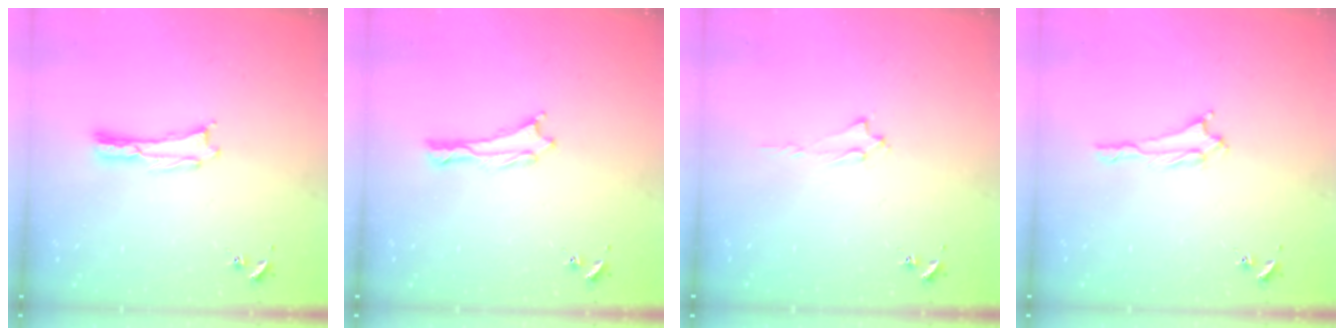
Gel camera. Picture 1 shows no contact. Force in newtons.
{"total": 0.0}
{"total": 1.7, "press": 1.6, "slide": 0.2}
{"total": 1.7, "press": 1.7, "slide": 0.3}